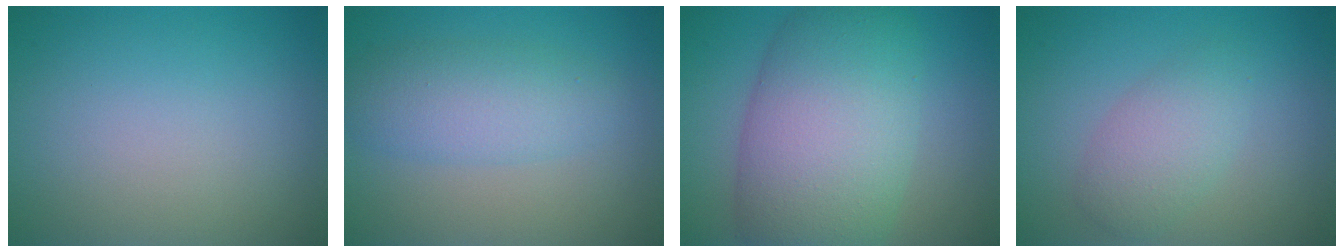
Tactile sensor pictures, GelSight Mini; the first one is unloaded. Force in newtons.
{"total": 4.2, "press": 4.2, "slide": 0.2}
{"total": 11.3, "press": 11.3, "slide": 0.3}
{"total": 3.1, "press": 3.1, "slide": 0.1}